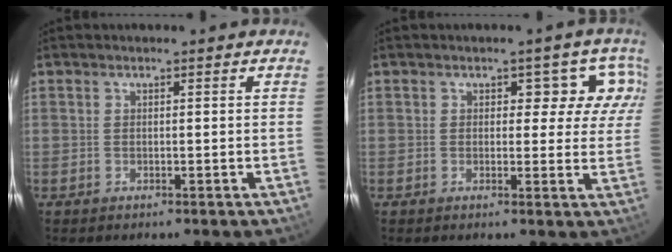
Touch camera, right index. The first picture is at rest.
{"total": 5.8, "force": [2.6, 3.7, 3.6], "torque": [-0.015, 0.007, 0.014]}